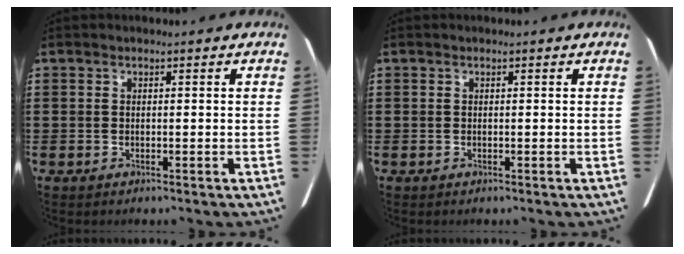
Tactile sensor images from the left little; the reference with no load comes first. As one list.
[{"total": 0.0}]